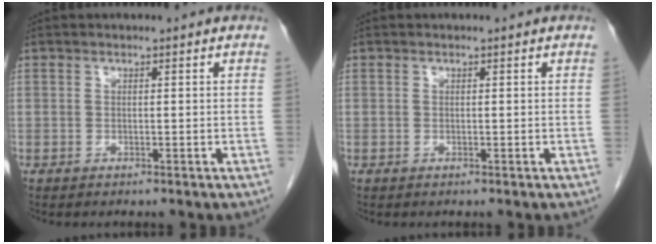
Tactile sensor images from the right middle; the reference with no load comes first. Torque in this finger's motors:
{"motor_torque": [0.00, 0.00, 0.00, 0.00]}